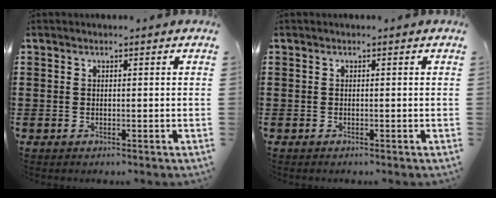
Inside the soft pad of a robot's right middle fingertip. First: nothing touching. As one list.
[{"total": 0.0}]